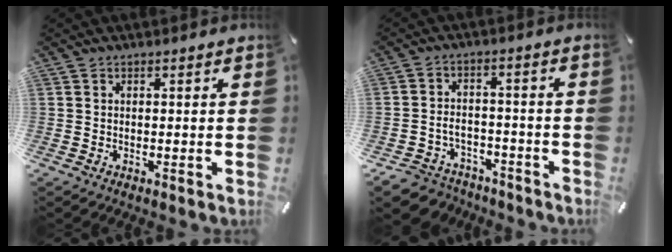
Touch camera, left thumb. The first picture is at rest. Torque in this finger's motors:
{"motor_torque": [-0.09, 0.12, 0.30, 0.32, 0.00]}